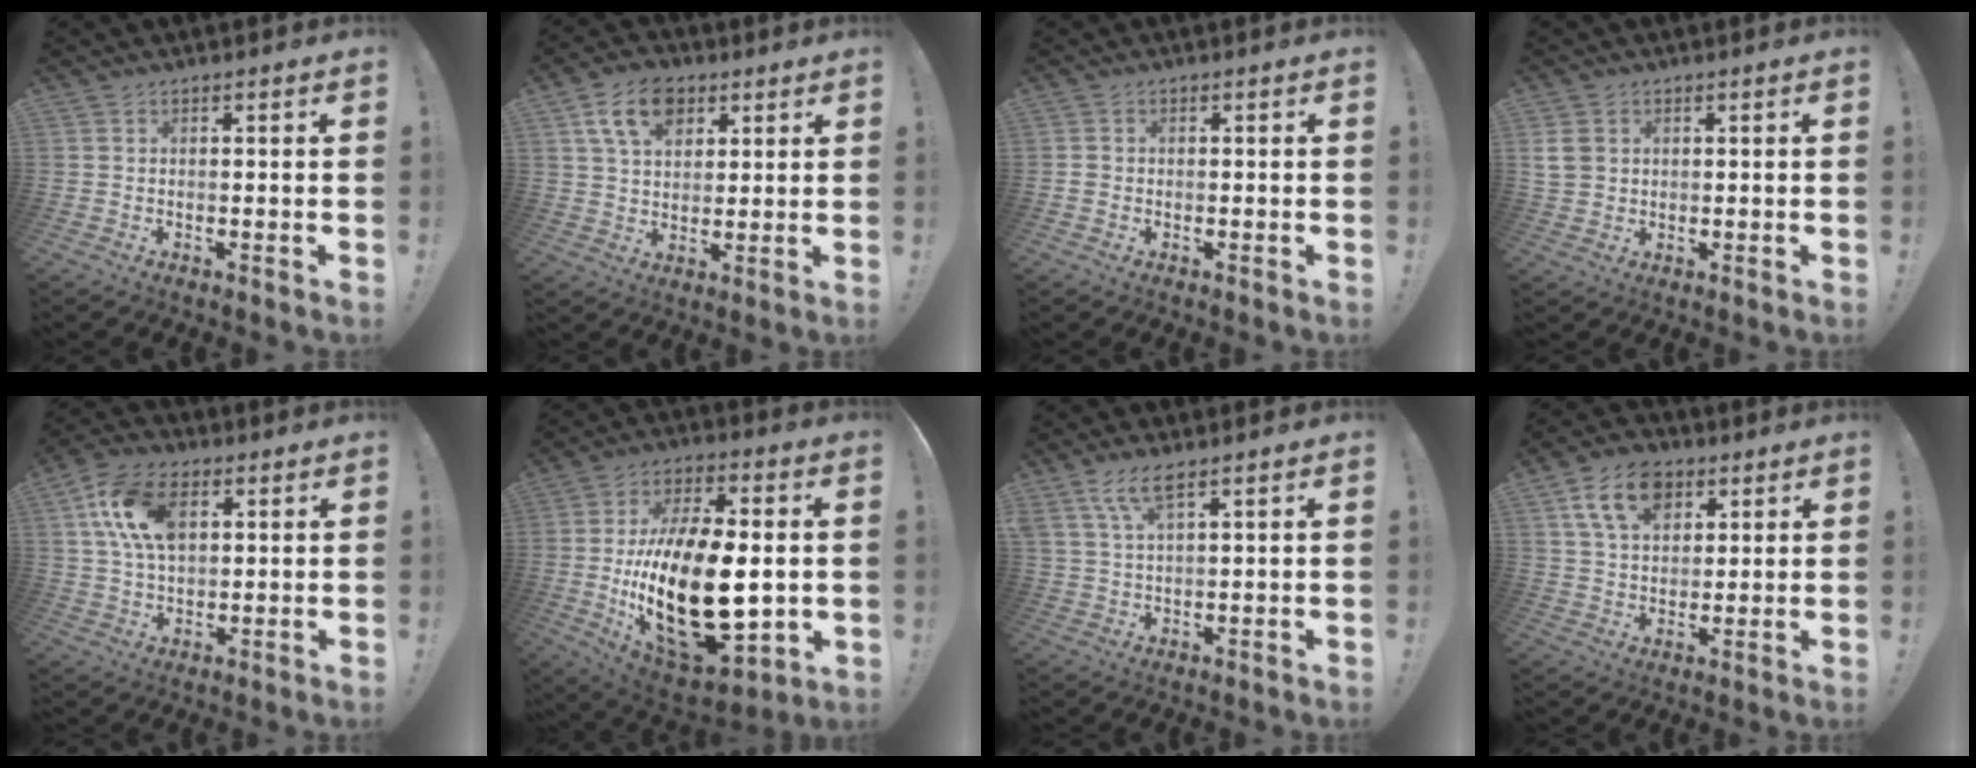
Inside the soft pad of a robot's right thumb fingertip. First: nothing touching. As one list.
[{"total": 12.7, "force": [6.0, 8.7, 7.0], "torque": [-0.112, -0.010, 0.114]}, {"total": 1.3, "force": [-0.5, 1.1, 0.5], "torque": [-0.012, 0.006, -0.007]}, {"total": 4.9, "force": [1.4, 4.2, 2.3], "torque": [-0.045, 0.005, 0.031]}, {"total": 15.2, "force": [5.0, 9.5, 10.8], "torque": [-0.201, 0.000, 0.093]}, {"total": 31.1, "force": [-2.8, 15.6, 26.8], "torque": [-0.526, 0.005, -0.033]}, {"total": 6.0, "force": [4.0, 1.3, 4.3], "torque": [-0.089, -0.008, 0.073]}, {"total": 14.0, "force": [6.8, 9.6, 7.6], "torque": [-0.117, -0.019, 0.130]}]